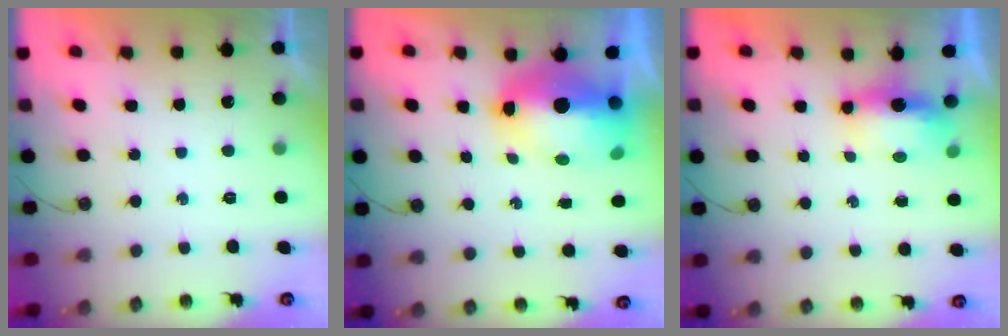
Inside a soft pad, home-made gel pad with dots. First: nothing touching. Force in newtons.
{"total": 12.5, "press": 12.4, "slide": 1.7}
{"total": 10.0, "press": 7.0, "slide": 7.1}